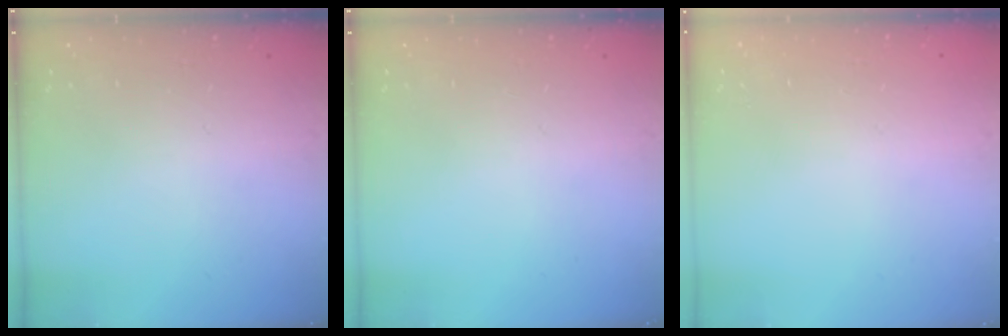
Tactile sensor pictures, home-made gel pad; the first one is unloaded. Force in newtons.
{"total": 0.0}
{"total": 0.0}